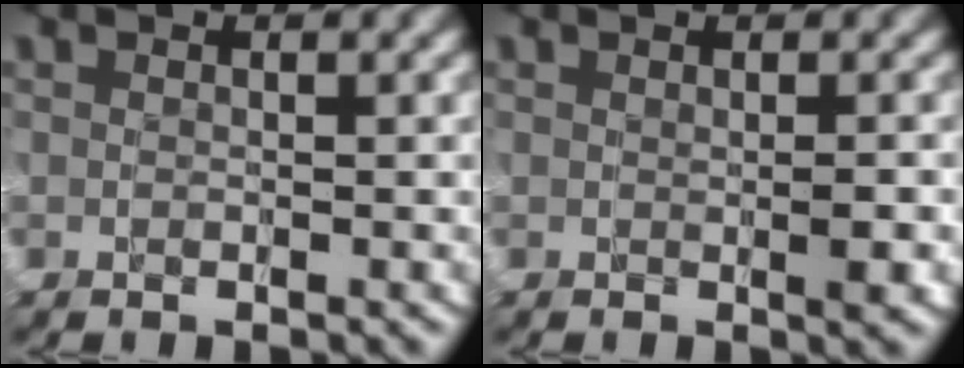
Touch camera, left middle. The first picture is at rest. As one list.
[{"total": 0.8, "force": [0.0, 0.0, 0.8], "torque": [-0.002, 0.000, -0.001]}]